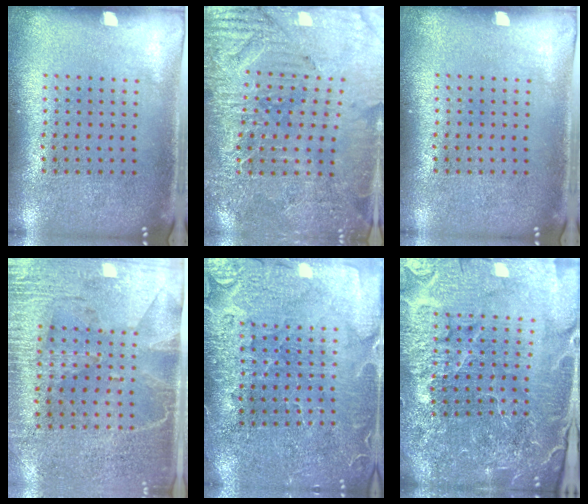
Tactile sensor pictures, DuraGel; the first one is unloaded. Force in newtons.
{"total": 3.3, "press": 3.3, "slide": 0.4}
{"total": 0.0}
{"total": 2.9, "press": 2.6, "slide": 1.4}
{"total": 3.7, "press": 3.5, "slide": 1.1}
{"total": 6.2, "press": 5.5, "slide": 2.9}